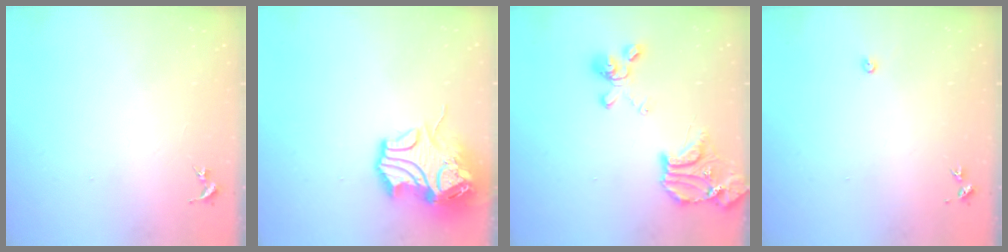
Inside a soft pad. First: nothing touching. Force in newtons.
{"total": 13.9, "press": 13.8, "slide": 2.1}
{"total": 19.3, "press": 19.2, "slide": 2.2}
{"total": 2.2, "press": 2.2, "slide": 0.3}